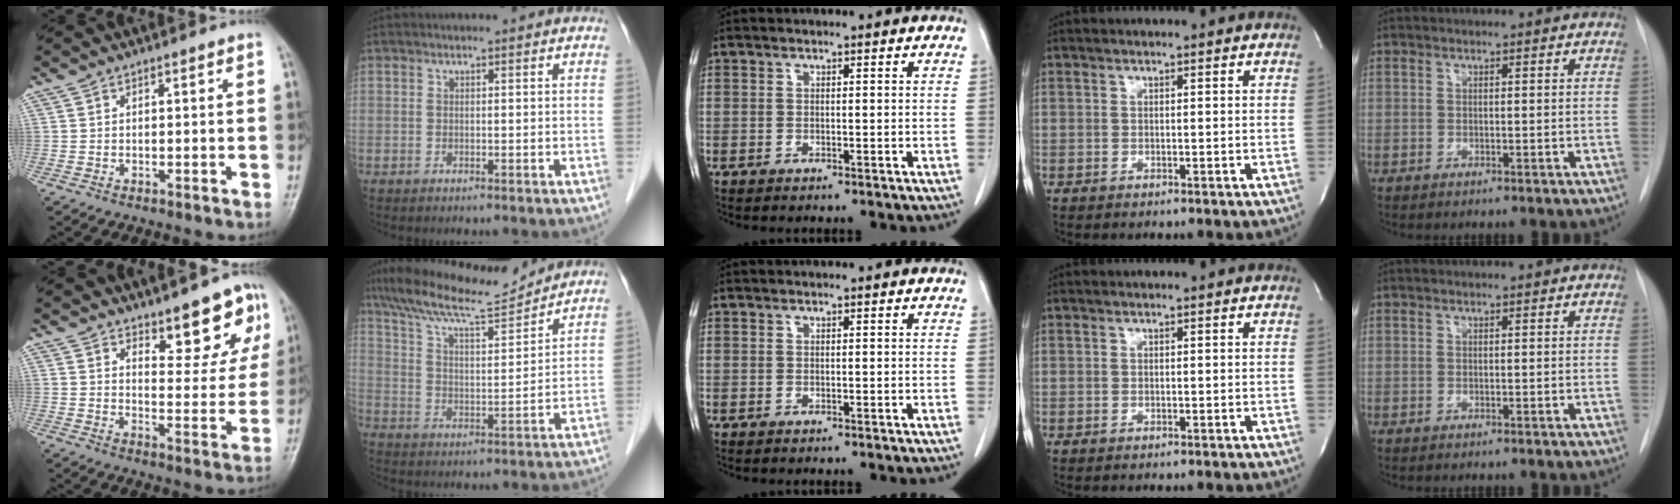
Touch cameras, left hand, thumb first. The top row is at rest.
{"thumb": {"total": 10.0, "force": [6.8, 3.6, 6.5], "torque": [-0.045, -0.048, 0.097]}, "index": {"total": 13.0, "force": [11.8, 0.8, 5.6], "torque": [-0.108, 0.007, 0.201]}}